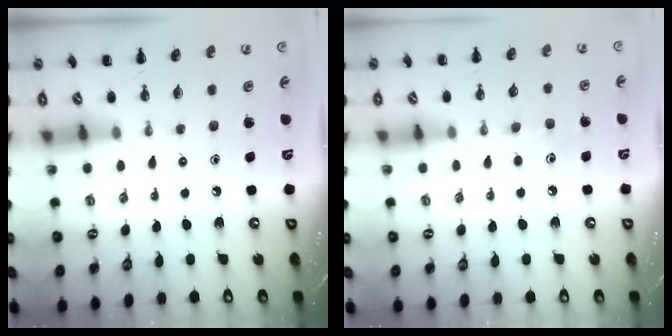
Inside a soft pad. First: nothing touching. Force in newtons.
{"total": 5.1, "press": 4.9, "slide": 1.5}